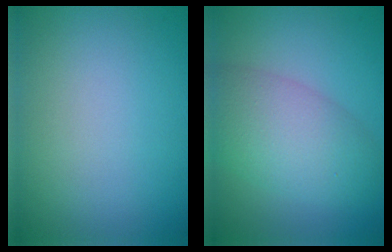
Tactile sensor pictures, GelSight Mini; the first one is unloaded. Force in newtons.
{"total": 6.2, "press": 6.1, "slide": 0.3}